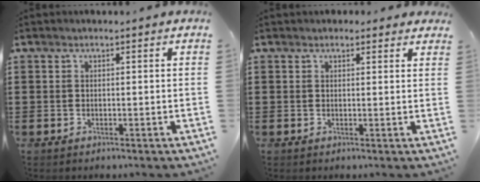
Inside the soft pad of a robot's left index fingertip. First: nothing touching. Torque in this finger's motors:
{"motor_torque": [2.14, 0.00, -0.55, -0.15]}